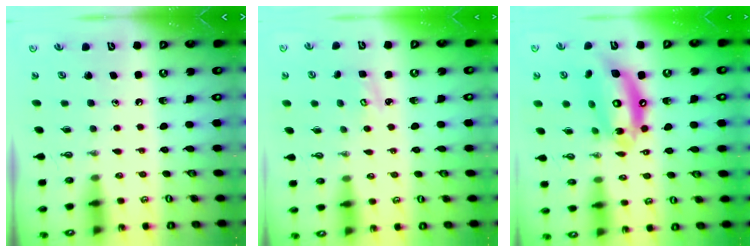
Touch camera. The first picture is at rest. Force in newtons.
{"total": 2.6, "press": 2.6, "slide": 0.3}
{"total": 16.7, "press": 16.6, "slide": 1.6}